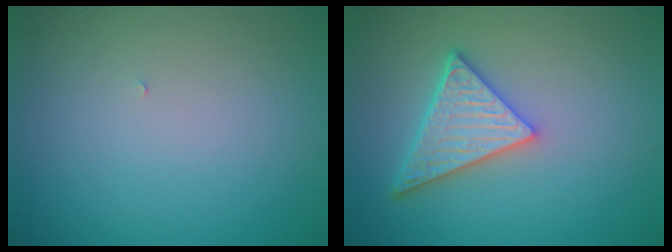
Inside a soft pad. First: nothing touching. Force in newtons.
{"total": 4.8, "press": 4.2, "slide": 2.4}